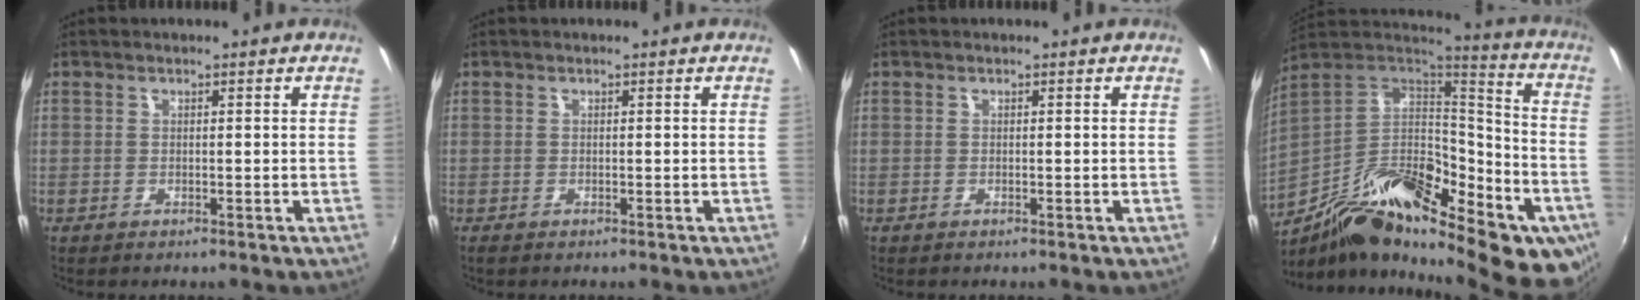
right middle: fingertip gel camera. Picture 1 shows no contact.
{"total": 0.0}
{"total": 0.0}
{"total": 31.6, "force": [-16.4, 12.3, 24.0], "torque": [-0.365, -0.016, -0.248]}